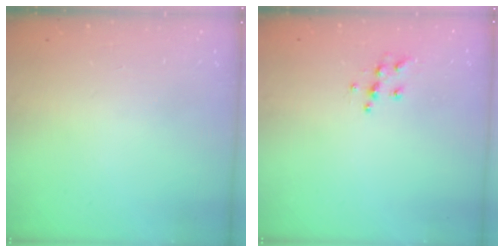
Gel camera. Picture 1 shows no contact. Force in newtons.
{"total": 6.4, "press": 6.4, "slide": 0.6}